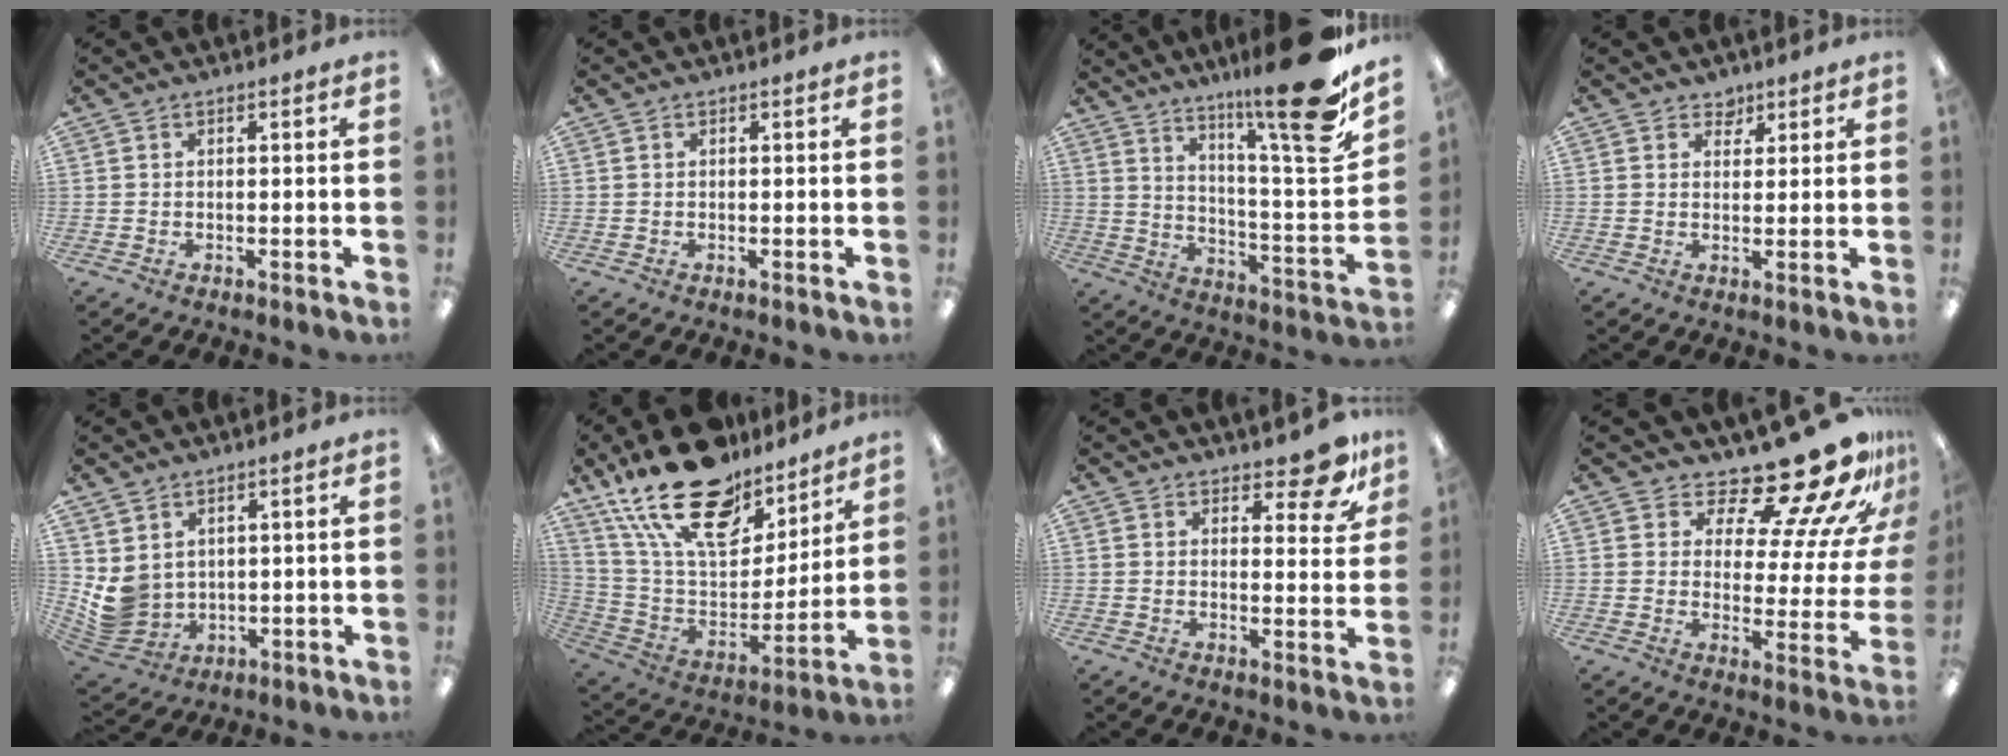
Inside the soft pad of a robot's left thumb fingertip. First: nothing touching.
{"total": 0.0}
{"total": 21.7, "force": [15.2, 2.7, 15.2], "torque": [-0.209, -0.121, 0.231]}
{"total": 3.0, "force": [2.2, 1.9, 0.4], "torque": [0.002, -0.008, 0.039]}
{"total": 6.7, "force": [2.3, 5.7, 2.7], "torque": [-0.076, -0.022, 0.049]}
{"total": 25.2, "force": [17.8, 11.8, 13.3], "torque": [-0.238, -0.106, 0.318]}
{"total": 9.7, "force": [7.8, 3.0, 4.8], "torque": [-0.052, -0.056, 0.134]}
{"total": 19.8, "force": [15.8, 5.8, 10.4], "torque": [-0.141, -0.130, 0.255]}